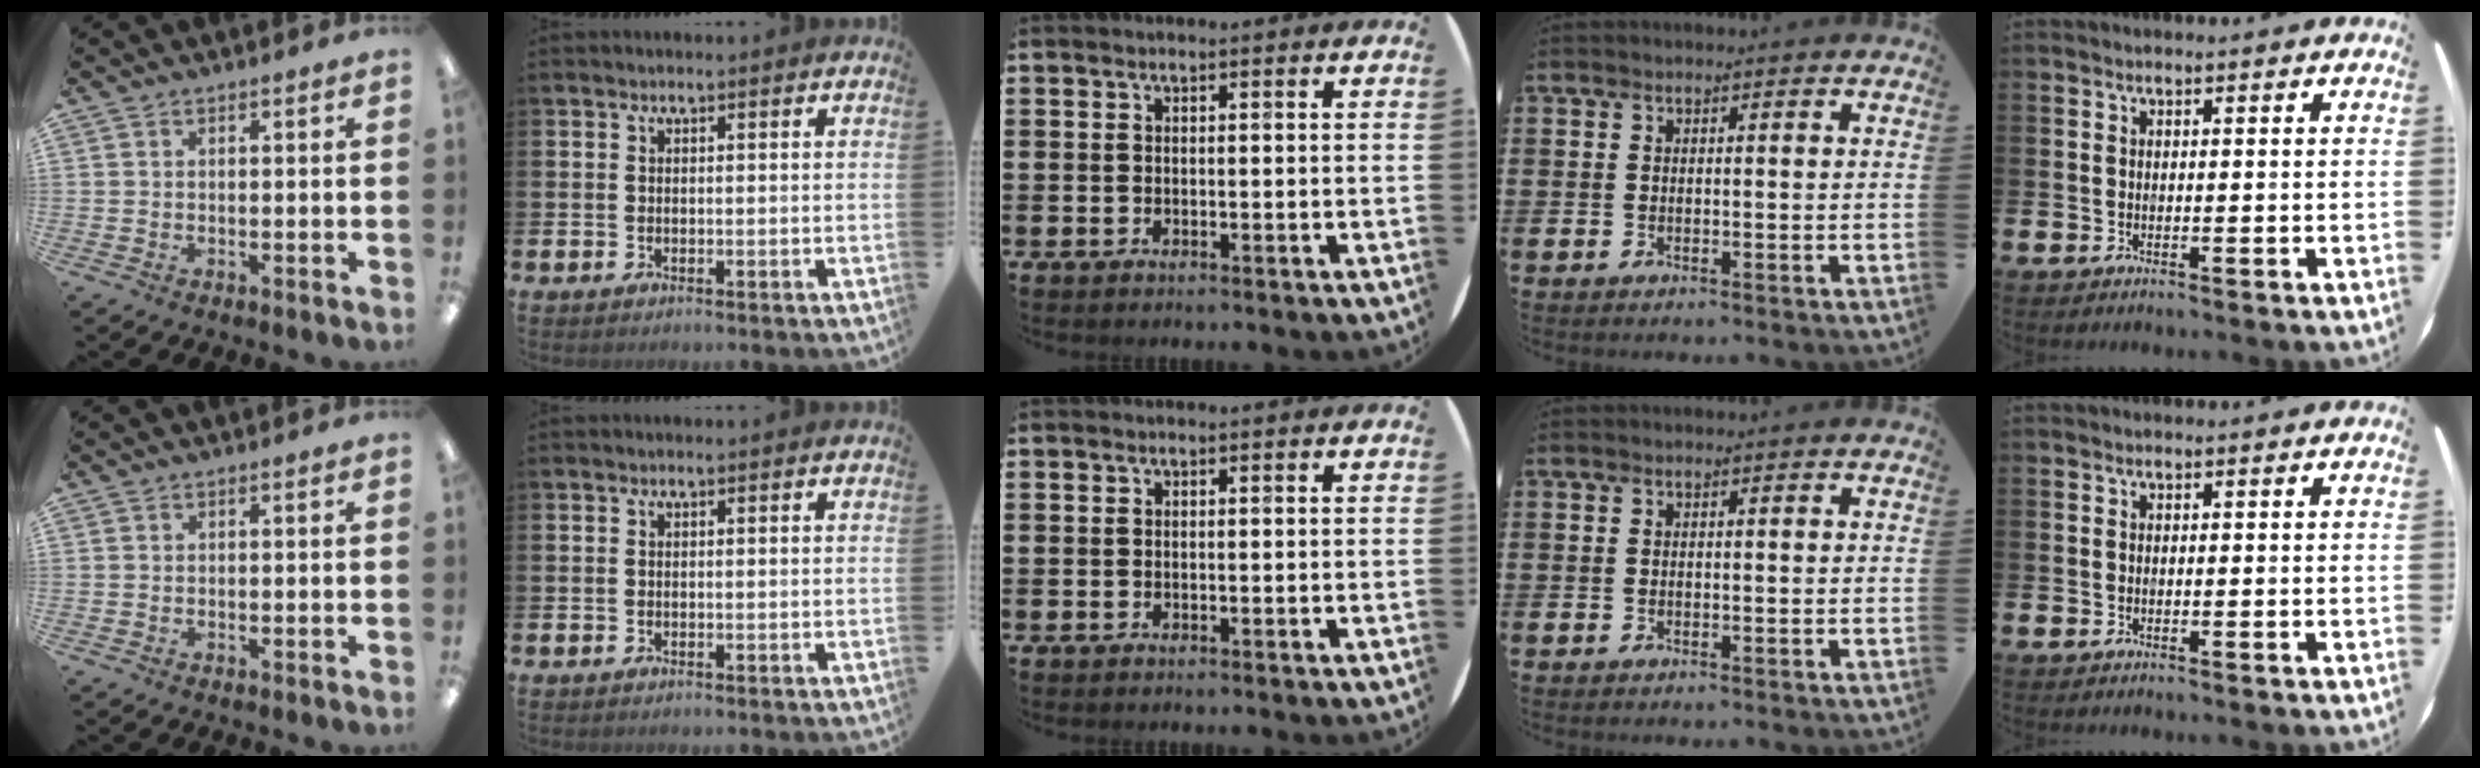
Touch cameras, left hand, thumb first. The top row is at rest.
{}